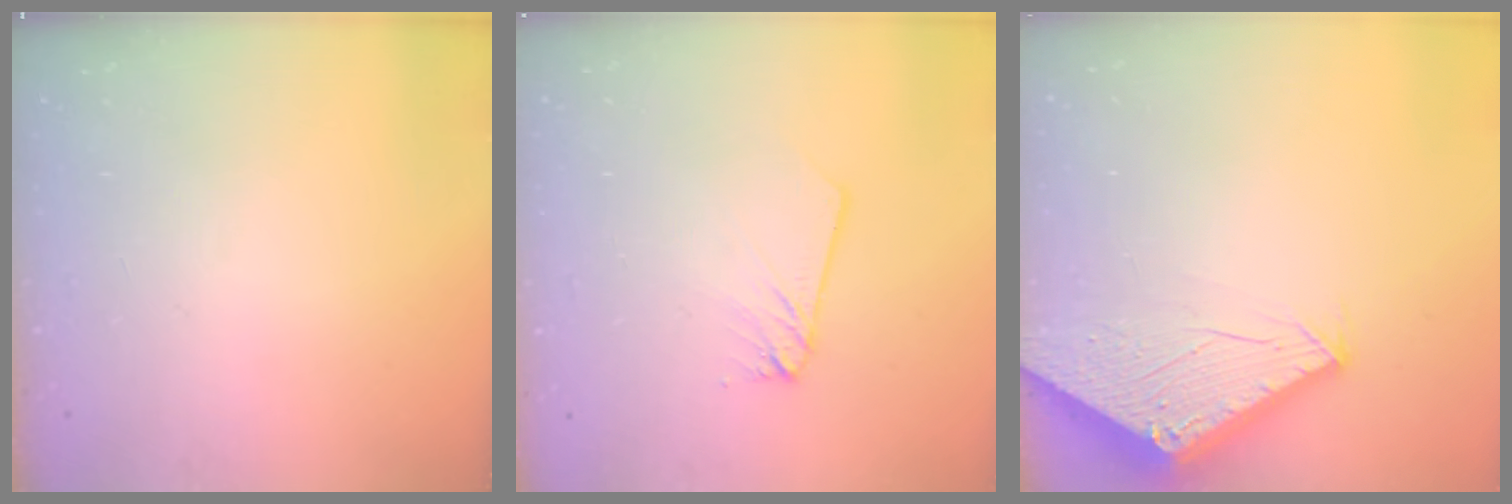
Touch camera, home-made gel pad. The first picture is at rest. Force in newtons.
{"total": 2.0, "press": 2.0, "slide": 0.1}
{"total": 2.8, "press": 2.8, "slide": 0.1}